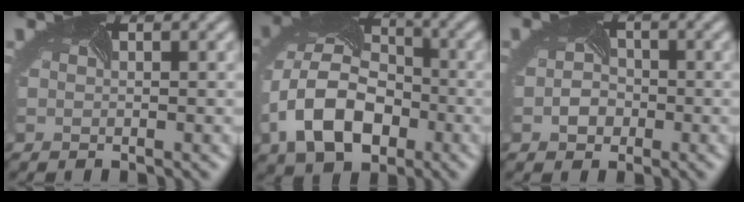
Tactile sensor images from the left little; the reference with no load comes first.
{"total": 10.4, "force": [-3.8, 6.9, 6.8], "torque": [-0.151, -0.014, -0.069]}
{"total": 2.0, "force": [-1.1, 1.5, 0.6], "torque": [-0.017, -0.002, -0.018]}